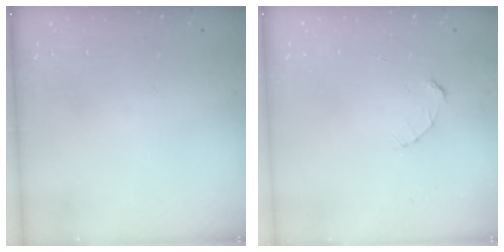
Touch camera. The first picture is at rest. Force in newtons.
{"total": 2.7, "press": 2.7, "slide": 0.3}